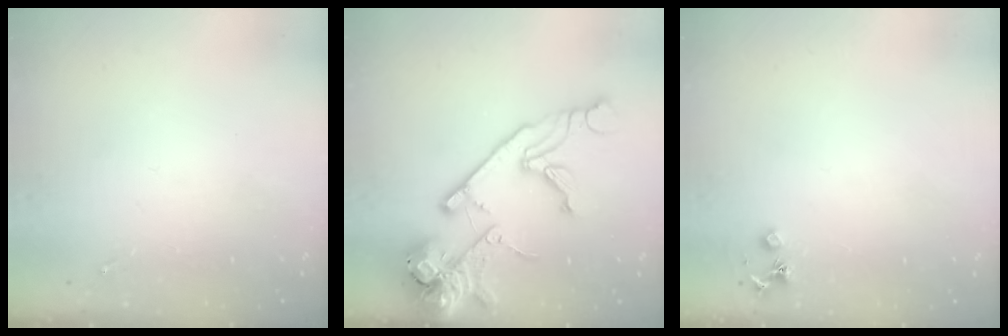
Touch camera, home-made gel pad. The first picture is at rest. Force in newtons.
{"total": 23.6, "press": 23.4, "slide": 3.5}
{"total": 3.6, "press": 3.5, "slide": 0.5}